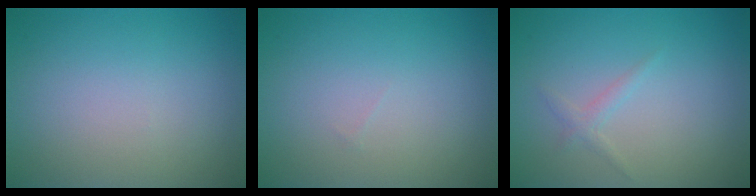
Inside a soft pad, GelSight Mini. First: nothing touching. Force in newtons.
{"total": 0.0}
{"total": 1.0, "press": 1.0, "slide": 0.0}